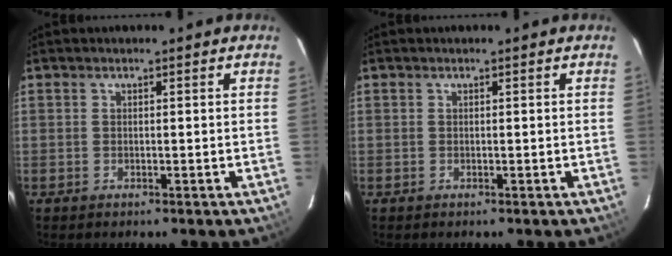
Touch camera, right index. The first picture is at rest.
{"total": 0.0}